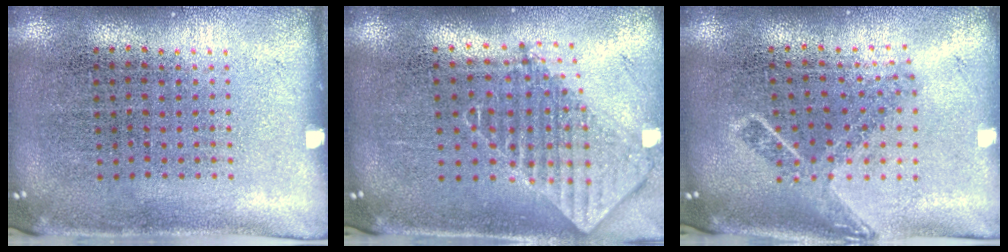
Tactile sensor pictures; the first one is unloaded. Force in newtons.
{"total": 2.0, "press": 1.6, "slide": 1.2}
{"total": 1.8, "press": 1.3, "slide": 1.2}